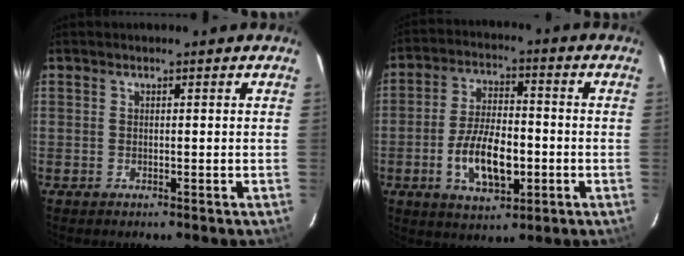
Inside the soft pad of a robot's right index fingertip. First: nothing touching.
{"total": 11.5, "force": [-3.2, 5.4, 9.7], "torque": [-0.193, 0.001, -0.051]}